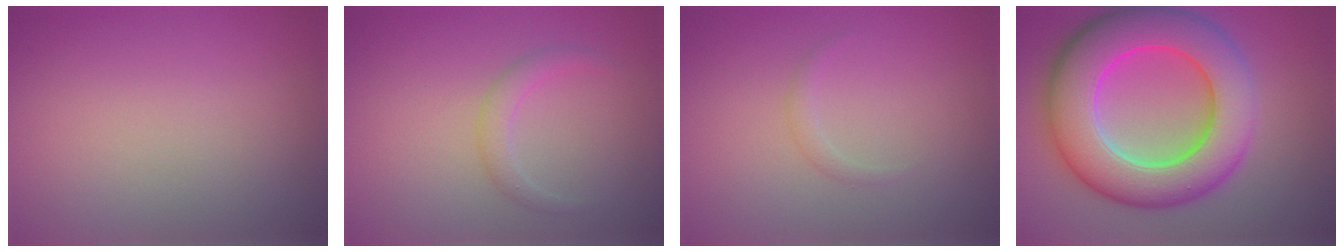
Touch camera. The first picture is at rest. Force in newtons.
{"total": 1.5, "press": 1.5, "slide": 0.1}
{"total": 0.7, "press": 0.7, "slide": 0.0}
{"total": 11.9, "press": 11.9, "slide": 0.4}